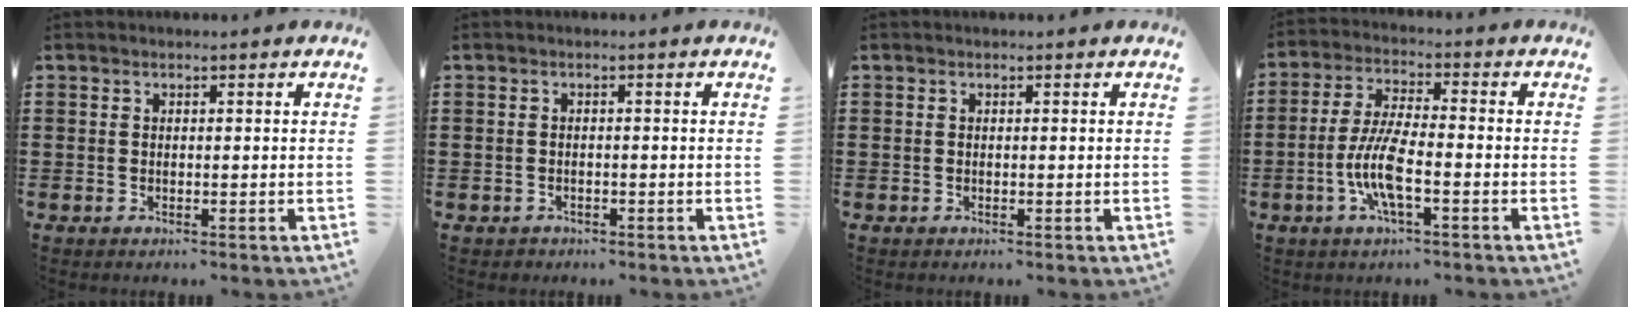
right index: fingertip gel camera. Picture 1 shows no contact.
{"total": 0.8, "force": [-0.6, 0.5, 0.0], "torque": [-0.004, 0.001, -0.013]}
{"total": 0.0}
{"total": 8.0, "force": [-2.8, 2.1, 7.2], "torque": [-0.166, -0.013, -0.060]}